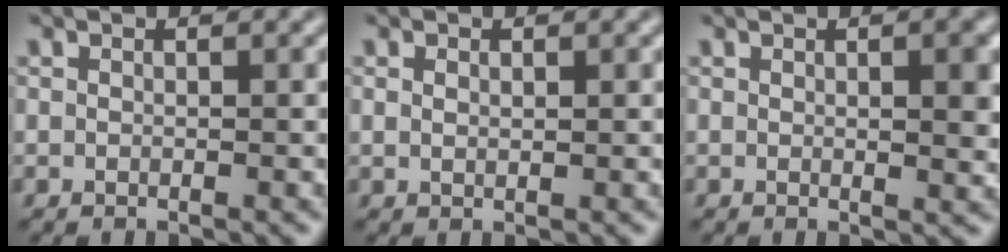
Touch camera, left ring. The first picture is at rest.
{"total": 0.8, "force": [0.4, 0.4, 0.5], "torque": [-0.010, -0.001, 0.009]}
{"total": 3.1, "force": [0.8, 0.8, 2.9], "torque": [-0.031, 0.000, 0.012]}